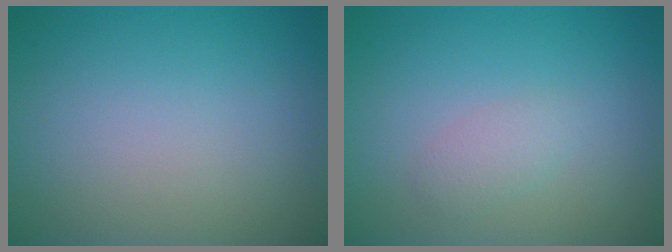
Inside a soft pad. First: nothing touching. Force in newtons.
{"total": 1.4, "press": 1.4, "slide": 0.1}